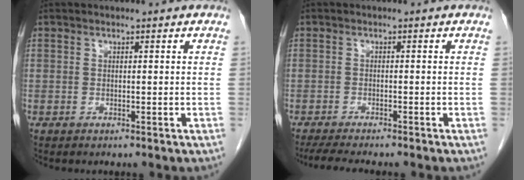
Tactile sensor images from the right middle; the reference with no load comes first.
{"total": 6.8, "force": [-5.8, 0.5, 3.5], "torque": [-0.050, -0.013, -0.090]}